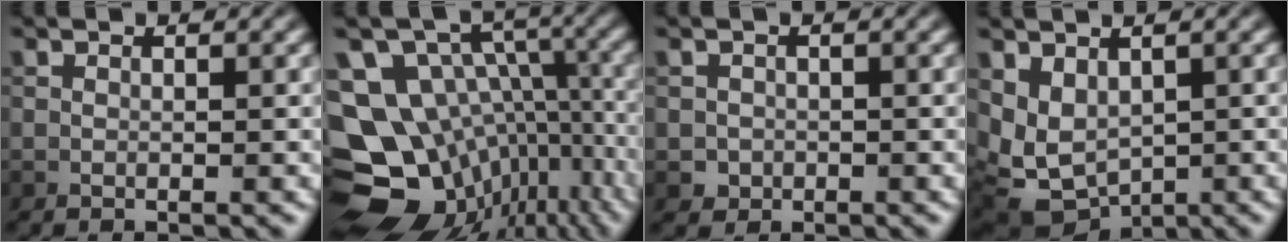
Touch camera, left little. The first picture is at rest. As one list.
[{"total": 14.6, "force": [-5.8, 11.2, 7.3], "torque": [-0.152, -0.001, -0.069]}, {"total": 1.3, "force": [-0.3, 1.3, 0.0], "torque": [0.007, -0.005, -0.009]}, {"total": 5.4, "force": [-0.2, 4.1, 3.5], "torque": [-0.071, -0.019, 0.016]}]